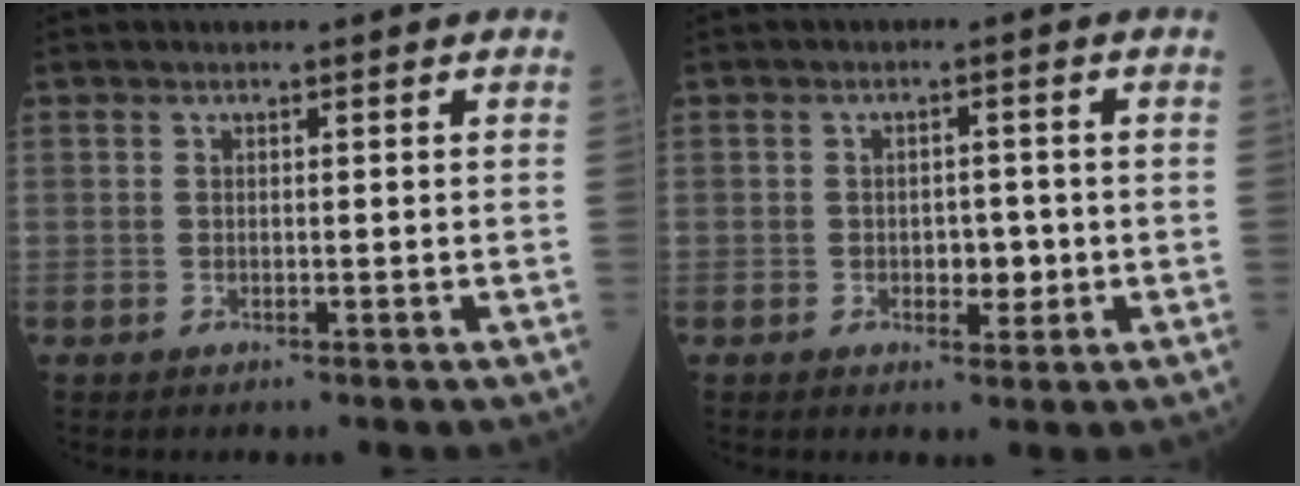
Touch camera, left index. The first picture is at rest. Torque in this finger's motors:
{"motor_torque": [0.13, 0.15, 0.05, 0.01]}